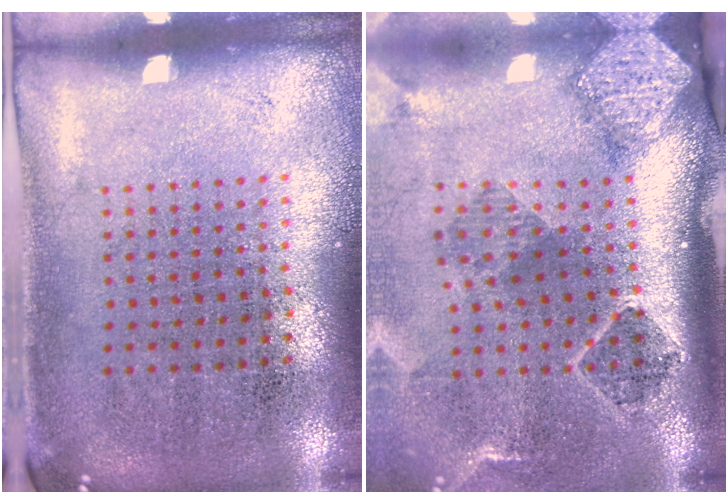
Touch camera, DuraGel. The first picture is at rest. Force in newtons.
{"total": 2.8, "press": 1.9, "slide": 2.1}